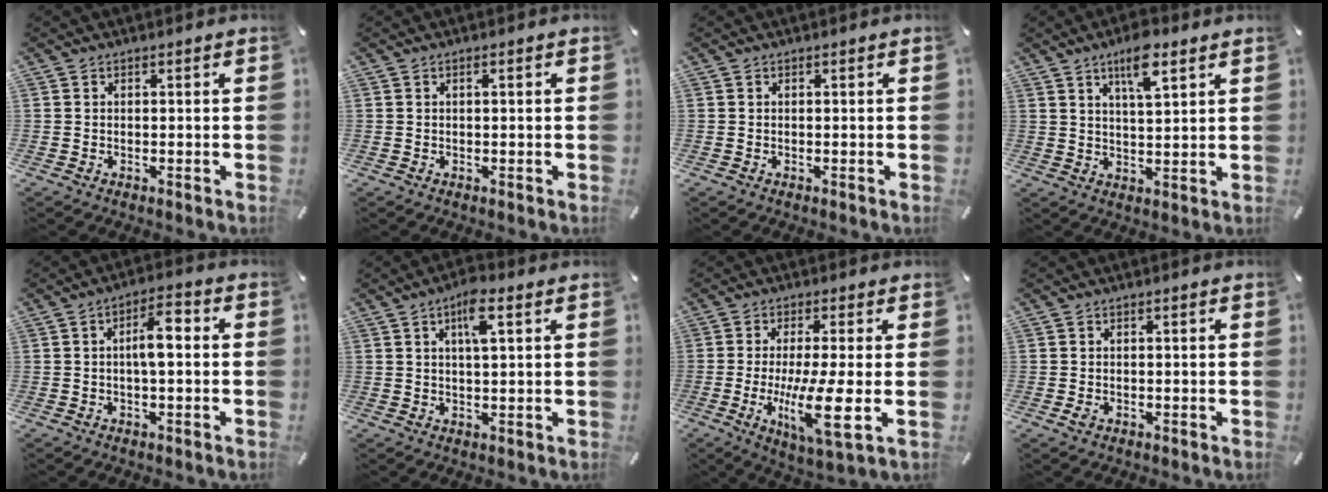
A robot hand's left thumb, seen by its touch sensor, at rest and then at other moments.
{"total": 0.6, "force": [0.0, 0.1, 0.6], "torque": [-0.011, 0.001, 0.000]}
{"total": 0.0}
{"total": 8.2, "force": [5.2, 2.5, 5.9], "torque": [-0.105, -0.011, 0.087]}
{"total": 6.7, "force": [0.1, 2.5, 6.2], "torque": [-0.100, 0.012, -0.003]}
{"total": 6.1, "force": [2.5, 1.6, 5.3], "torque": [-0.094, 0.002, 0.038]}
{"total": 12.5, "force": [-1.7, 2.5, 12.1], "torque": [-0.232, -0.021, -0.030]}
{"total": 1.1, "force": [-0.5, 0.8, 0.7], "torque": [-0.011, 0.002, -0.008]}